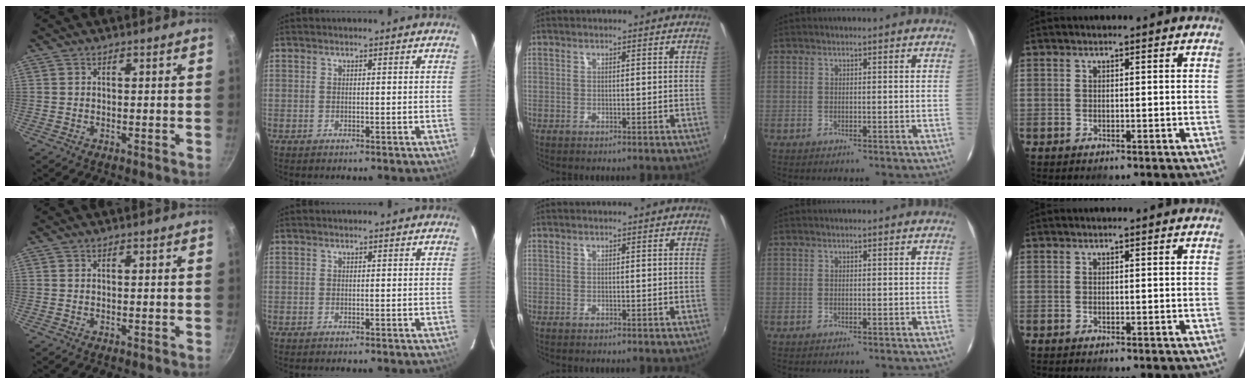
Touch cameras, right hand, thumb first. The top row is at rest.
{}